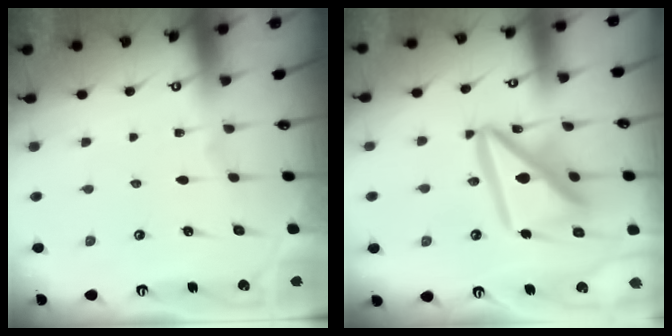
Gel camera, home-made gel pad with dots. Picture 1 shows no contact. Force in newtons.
{"total": 16.0, "press": 15.9, "slide": 1.7}